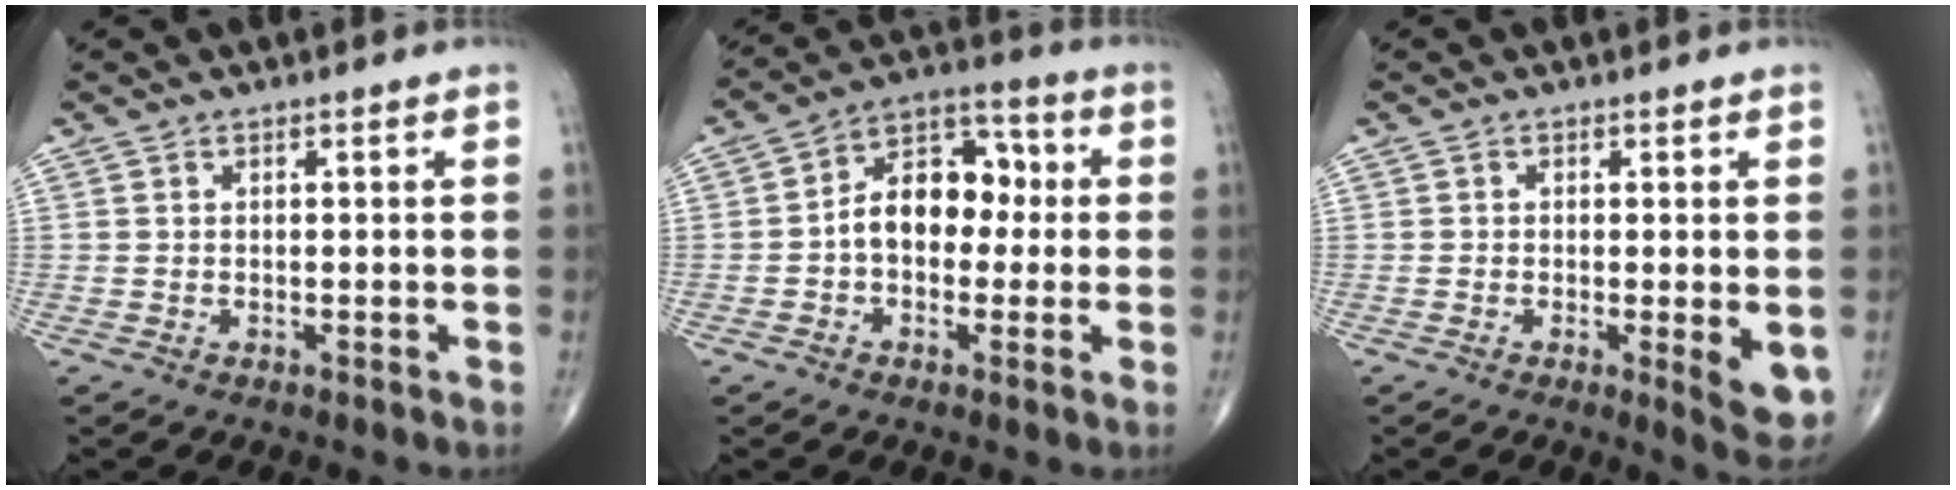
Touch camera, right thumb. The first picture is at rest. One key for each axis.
{"total": 11.0, "fx": -0.2, "fy": 7.4, "fz": 8.2, "tx": -0.101, "ty": 0.038, "tz": -0.016}
{"total": 6.2, "fx": -1.2, "fy": 1.8, "fz": 5.8, "tx": -0.074, "ty": -0.016, "tz": -0.017}